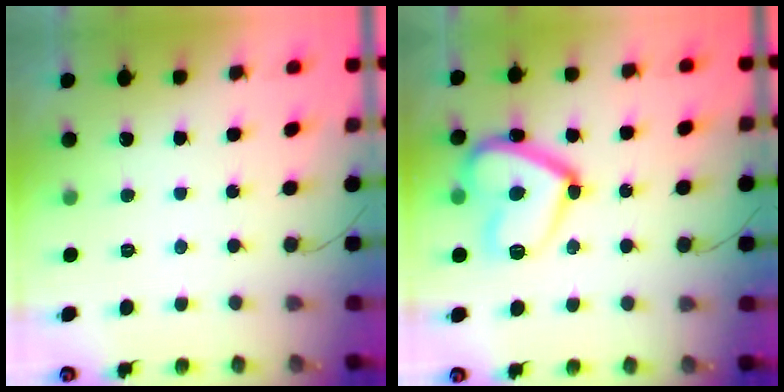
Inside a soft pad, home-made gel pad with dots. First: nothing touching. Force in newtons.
{"total": 18.3, "press": 18.3, "slide": 1.6}